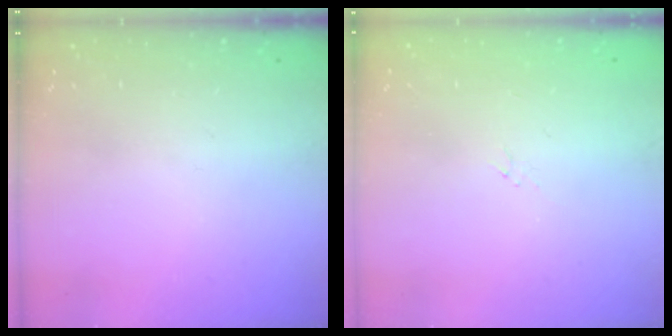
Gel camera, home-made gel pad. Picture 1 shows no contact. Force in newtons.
{"total": 0.9, "press": 0.8, "slide": 0.4}